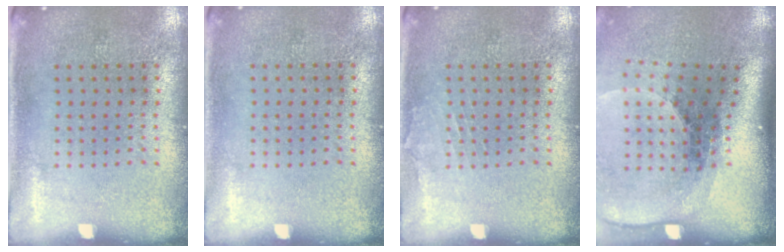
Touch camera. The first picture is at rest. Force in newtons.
{"total": 0.0}
{"total": 0.7, "press": 0.7, "slide": 0.1}
{"total": 2.6, "press": 1.9, "slide": 1.9}